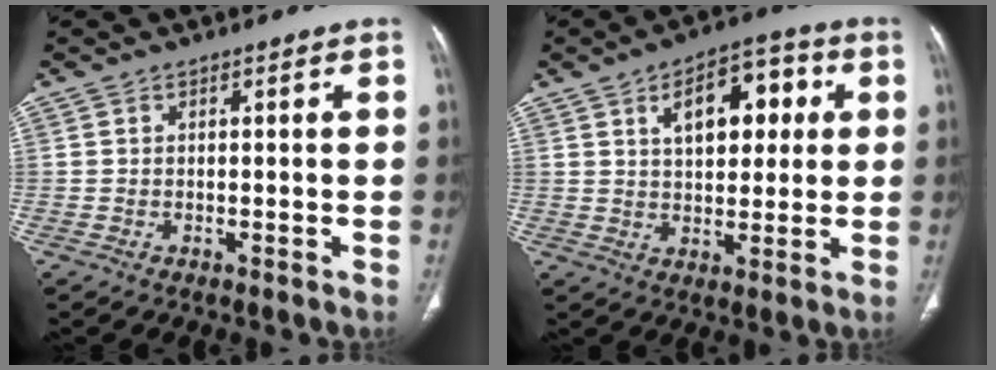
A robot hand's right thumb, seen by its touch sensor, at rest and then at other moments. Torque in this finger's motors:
{"motor_torque": [-0.14, 0.57, 0.97, 0.39, 0.25]}